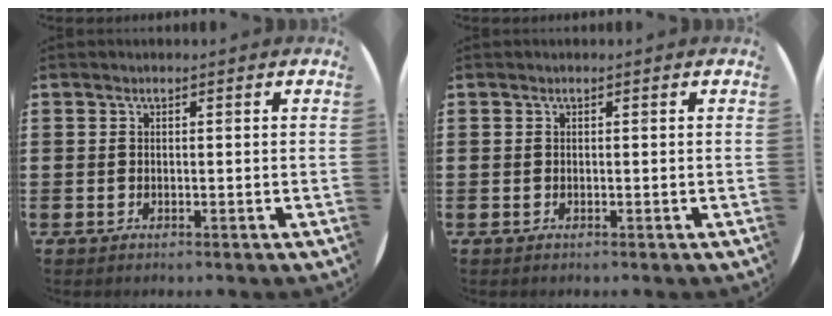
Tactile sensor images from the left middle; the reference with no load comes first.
{"total": 0.0}